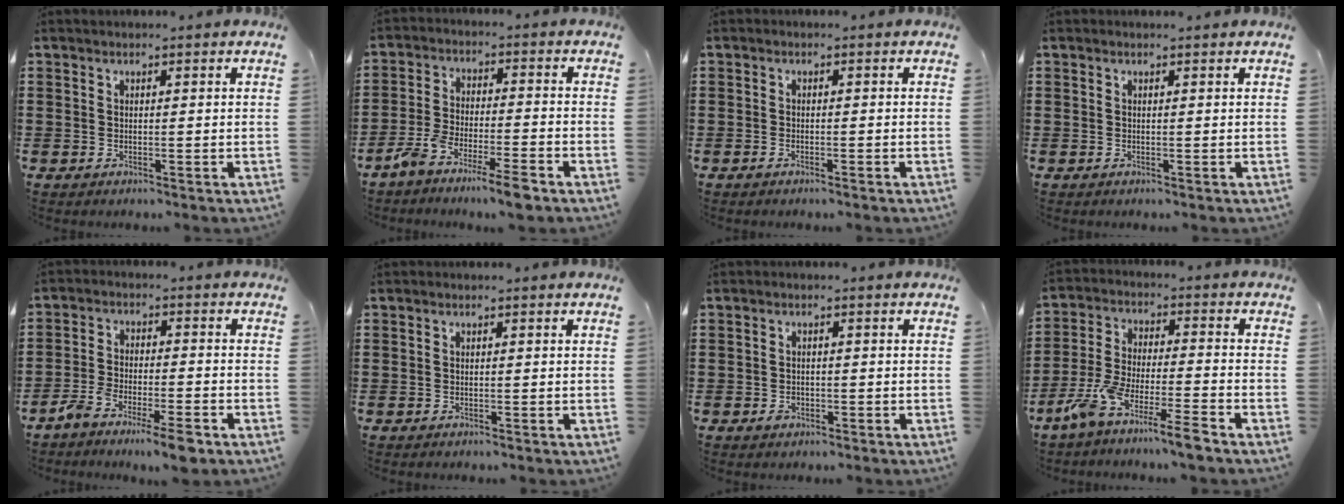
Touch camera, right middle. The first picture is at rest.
{"total": 6.3, "force": [-5.1, 0.4, 3.7], "torque": [-0.077, -0.008, -0.095]}
{"total": 0.6, "force": [-0.4, 0.0, 0.4], "torque": [-0.008, -0.003, -0.008]}
{"total": 0.0}
{"total": 5.8, "force": [-4.5, 0.7, 3.5], "torque": [-0.067, -0.004, -0.083]}
{"total": 0.0}
{"total": 1.2, "force": [-0.6, 0.8, 0.6], "torque": [-0.014, -0.001, -0.013]}
{"total": 8.4, "force": [-7.0, -0.4, 4.6], "torque": [-0.104, -0.011, -0.142]}